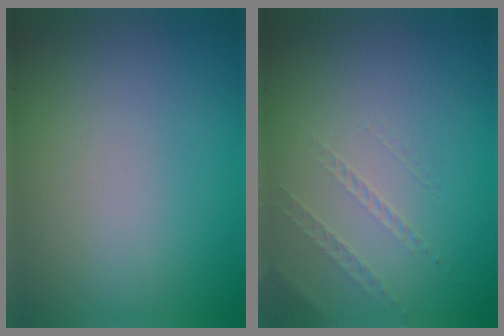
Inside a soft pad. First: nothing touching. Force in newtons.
{"total": 1.0, "press": 0.4, "slide": 0.9}